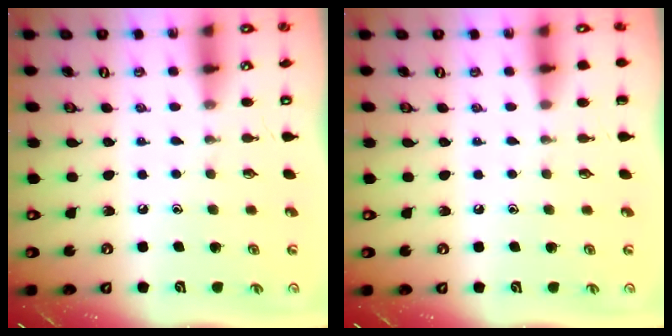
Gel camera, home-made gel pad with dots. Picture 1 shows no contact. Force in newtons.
{"total": 0.0}